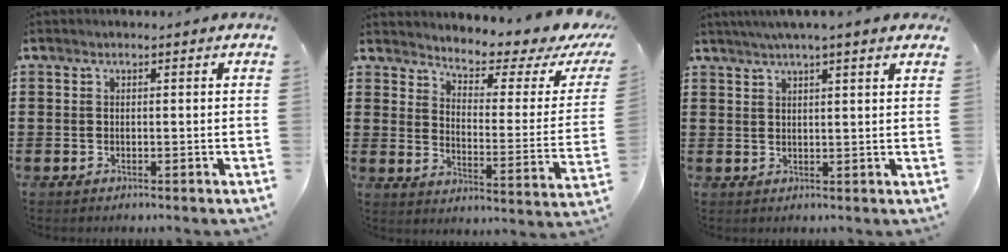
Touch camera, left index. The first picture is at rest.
{"total": 4.0, "force": [3.6, 0.4, 1.8], "torque": [-0.052, -0.034, 0.051]}
{"total": 3.1, "force": [2.5, -0.3, 1.9], "torque": [-0.043, 0.003, 0.044]}